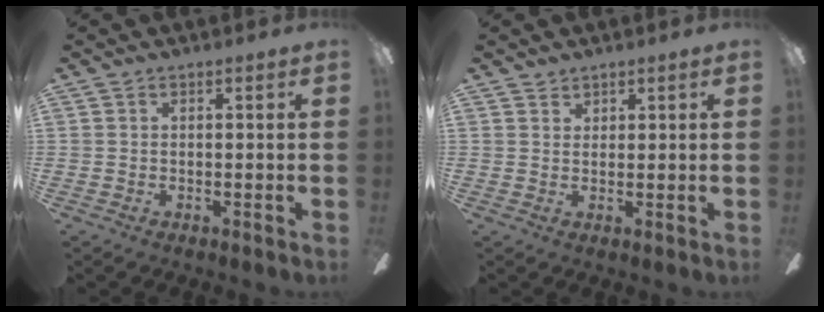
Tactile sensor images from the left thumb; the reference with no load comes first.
{"total": 1.3, "force": [1.2, 0.5, 0.0], "torque": [-0.001, -0.002, 0.024]}